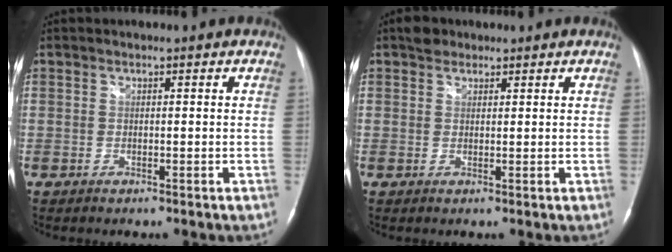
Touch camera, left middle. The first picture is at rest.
{"total": 2.1, "force": [1.5, 1.4, 0.5], "torque": [-0.008, 0.007, 0.021]}